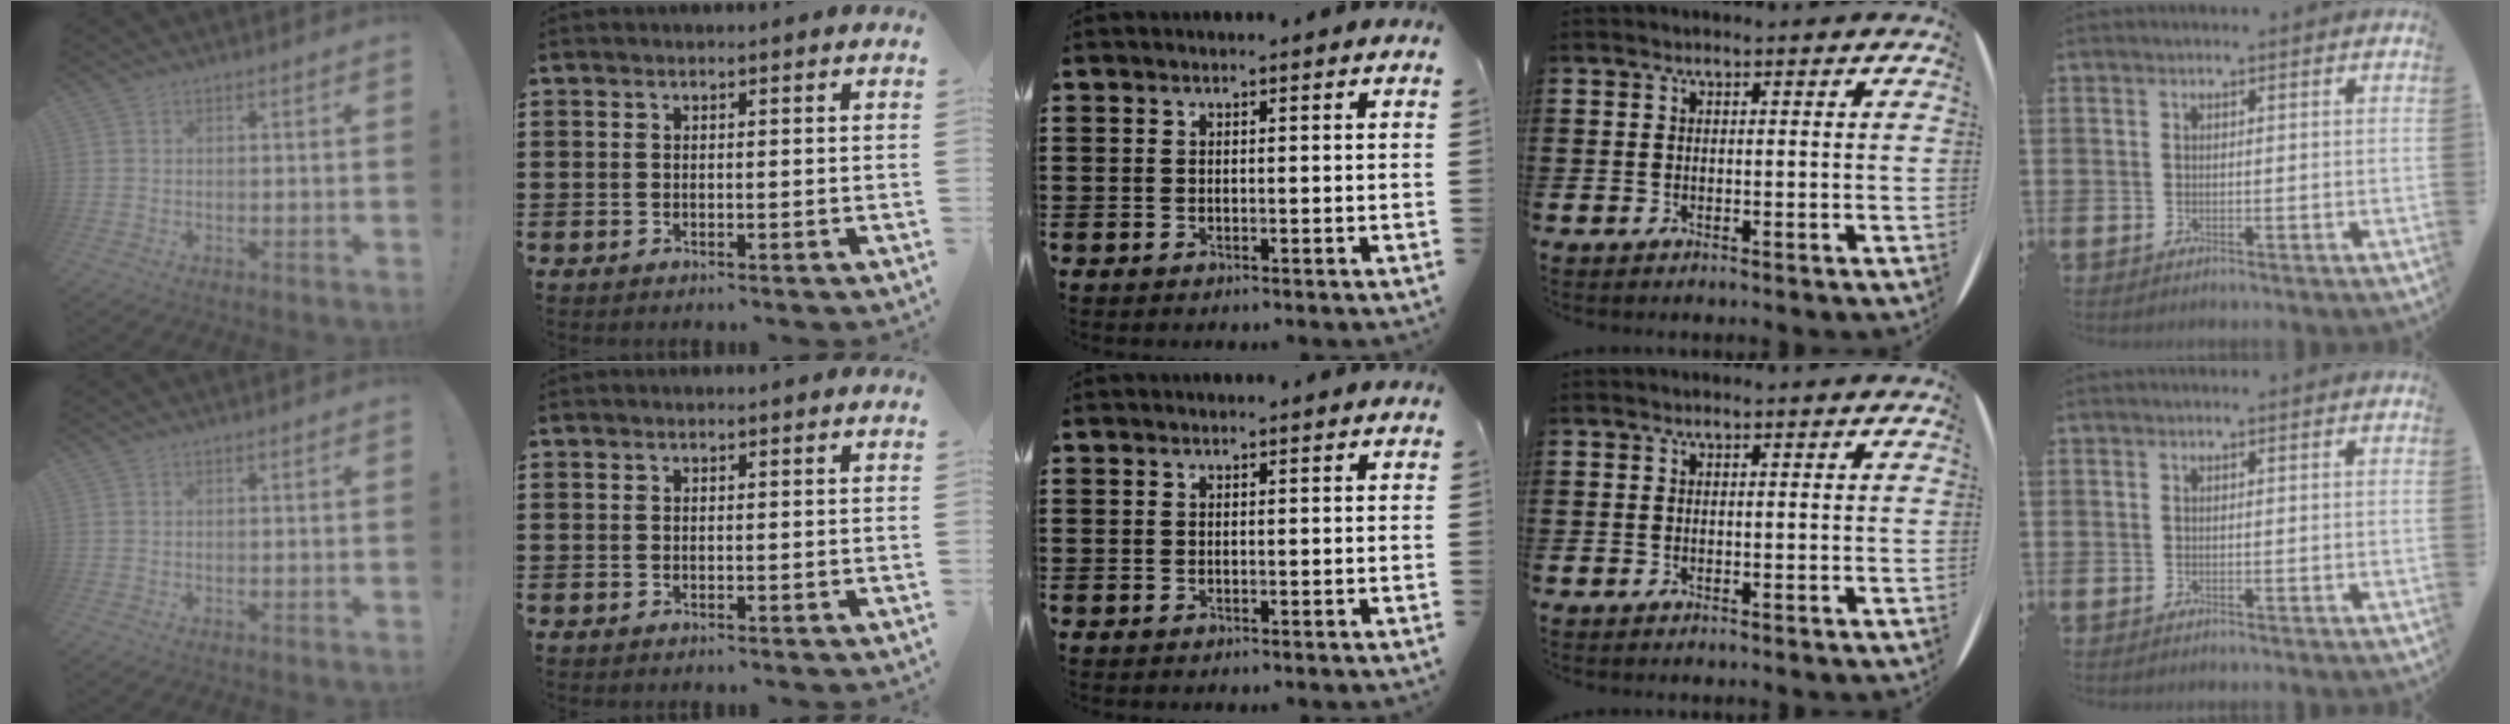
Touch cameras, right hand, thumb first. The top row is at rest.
{}